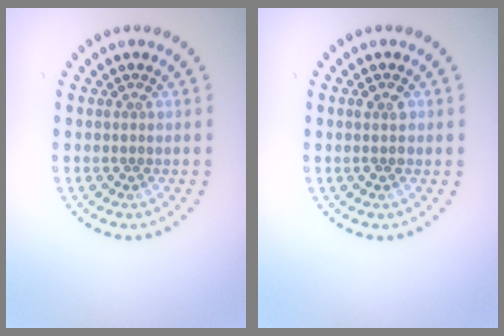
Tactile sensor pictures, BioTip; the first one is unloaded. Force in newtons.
{"total": 1.4, "press": 1.4, "slide": 0.2}